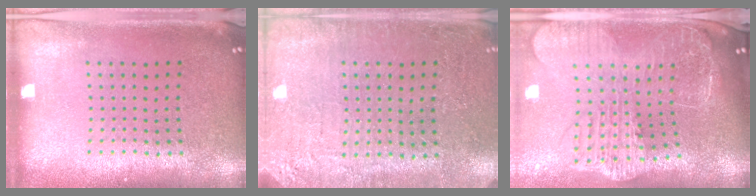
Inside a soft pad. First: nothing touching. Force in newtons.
{"total": 2.9, "press": 2.9, "slide": 0.4}
{"total": 3.9, "press": 3.1, "slide": 2.5}